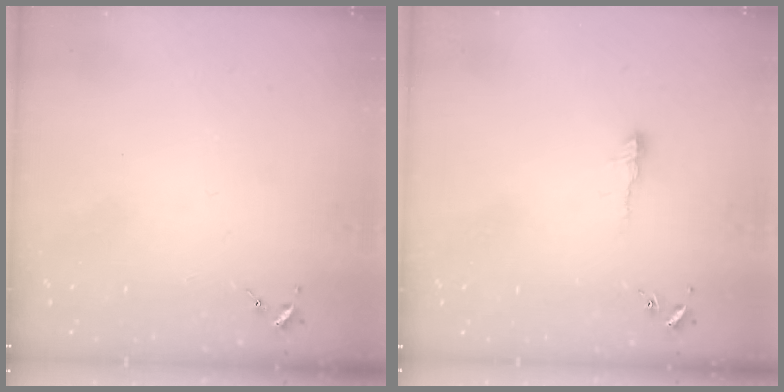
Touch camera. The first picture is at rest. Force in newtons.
{"total": 4.7, "press": 4.7, "slide": 0.4}